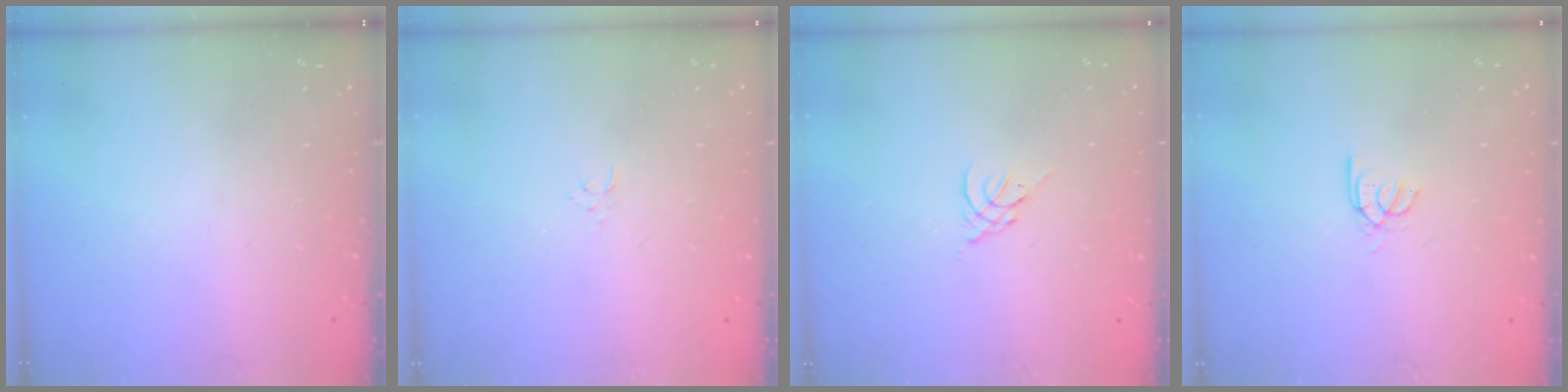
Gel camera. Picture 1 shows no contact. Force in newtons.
{"total": 2.4, "press": 2.4, "slide": 0.3}
{"total": 1.8, "press": 1.7, "slide": 0.5}
{"total": 2.6, "press": 2.6, "slide": 0.2}